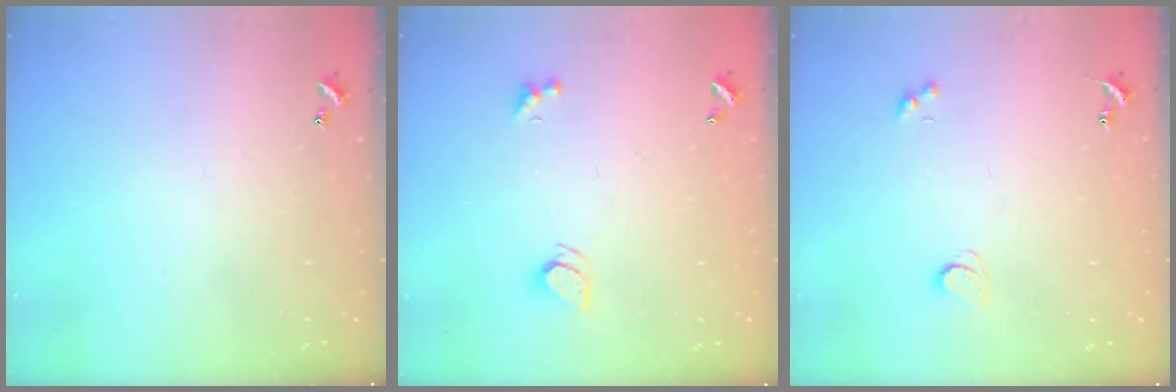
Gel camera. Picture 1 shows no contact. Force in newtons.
{"total": 2.0, "press": 1.9, "slide": 0.5}
{"total": 1.9, "press": 1.9, "slide": 0.5}